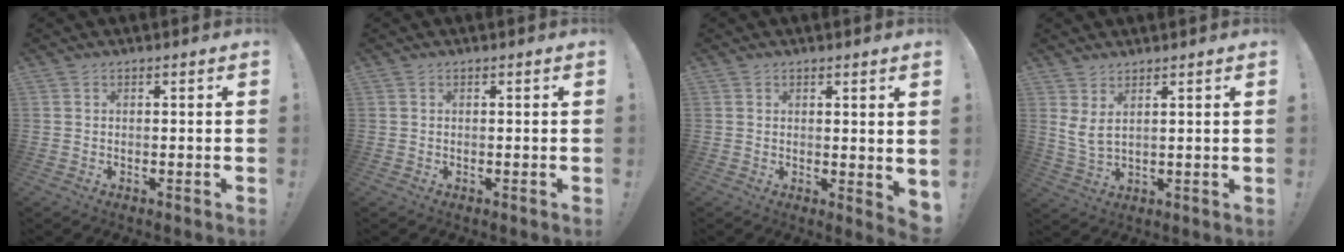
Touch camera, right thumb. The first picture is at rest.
{"total": 0.0}
{"total": 2.5, "force": [1.7, 1.1, 1.4], "torque": [-0.007, -0.010, 0.029]}
{"total": 4.7, "force": [3.0, 0.8, 3.6], "torque": [-0.060, -0.018, 0.053]}